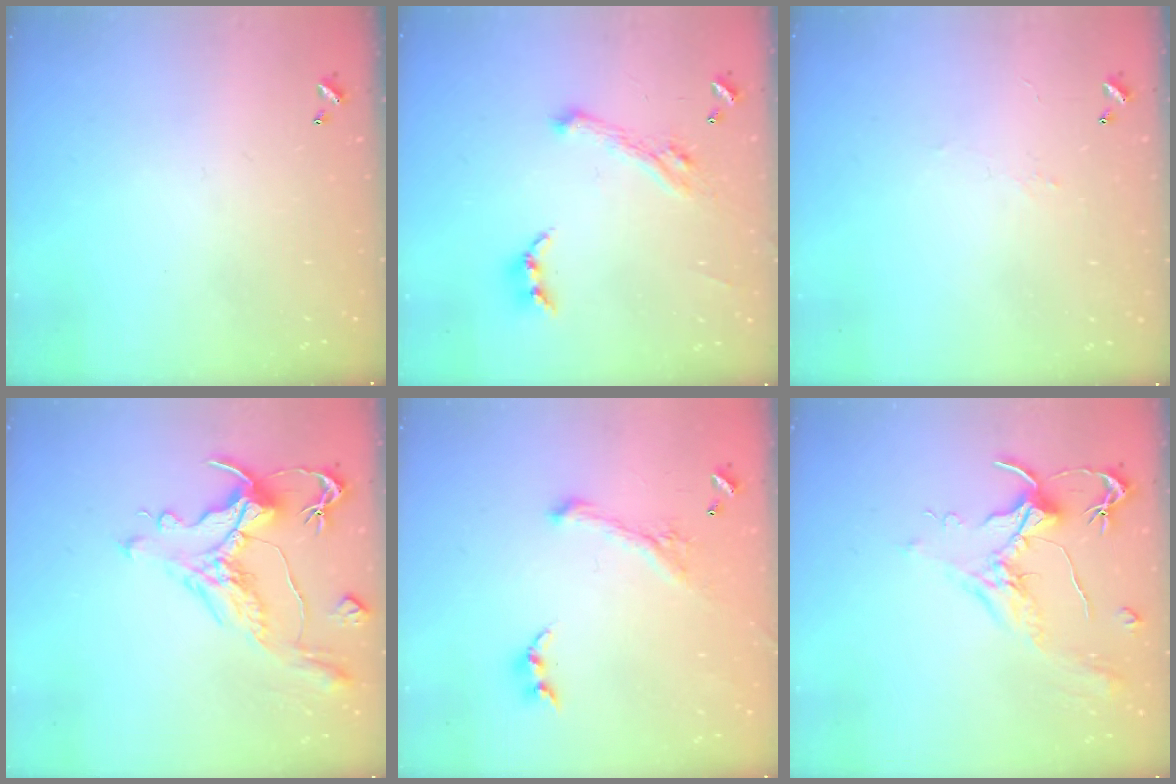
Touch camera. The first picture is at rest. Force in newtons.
{"total": 5.1, "press": 5.0, "slide": 1.0}
{"total": 2.0, "press": 1.9, "slide": 0.7}
{"total": 2.4, "press": 1.9, "slide": 1.4}
{"total": 1.3, "press": 0.5, "slide": 1.2}
{"total": 2.0, "press": 1.8, "slide": 0.8}